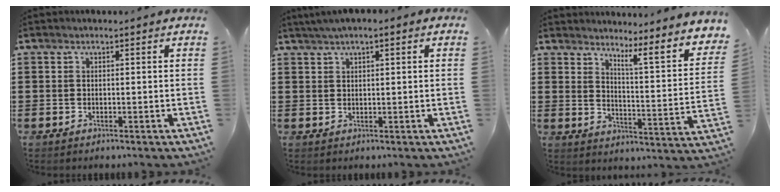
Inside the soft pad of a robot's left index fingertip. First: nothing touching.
{"total": 1.7, "force": [1.1, 0.3, 1.3], "torque": [-0.026, 0.005, 0.019]}
{"total": 5.4, "force": [4.4, -0.6, 3.1], "torque": [-0.054, -0.057, 0.059]}